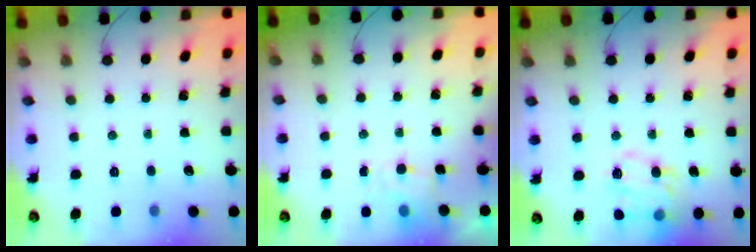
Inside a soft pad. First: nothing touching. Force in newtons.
{"total": 4.4, "press": 4.2, "slide": 1.2}
{"total": 16.6, "press": 16.6, "slide": 1.4}